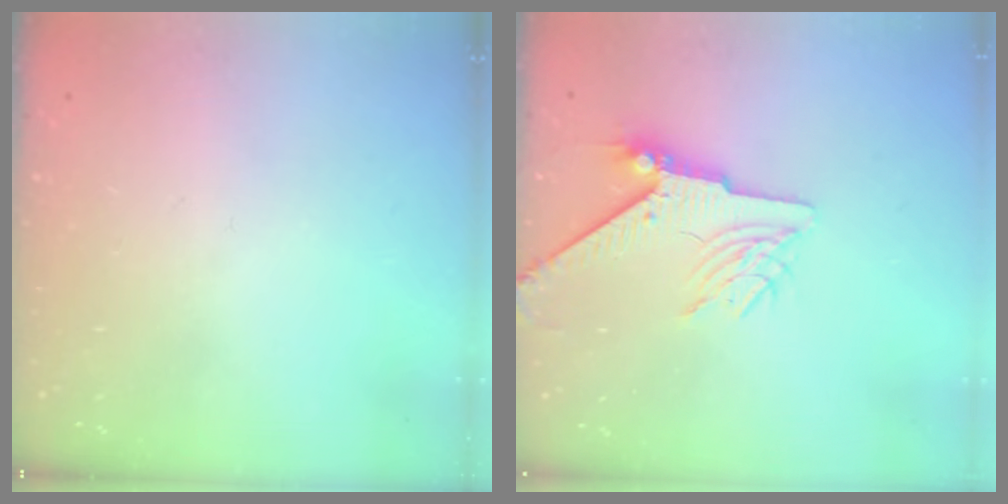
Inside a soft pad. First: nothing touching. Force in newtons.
{"total": 7.3, "press": 7.2, "slide": 1.1}